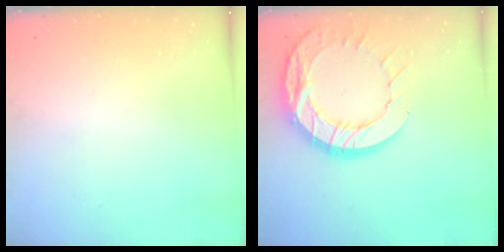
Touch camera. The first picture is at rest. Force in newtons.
{"total": 16.0, "press": 15.9, "slide": 1.3}